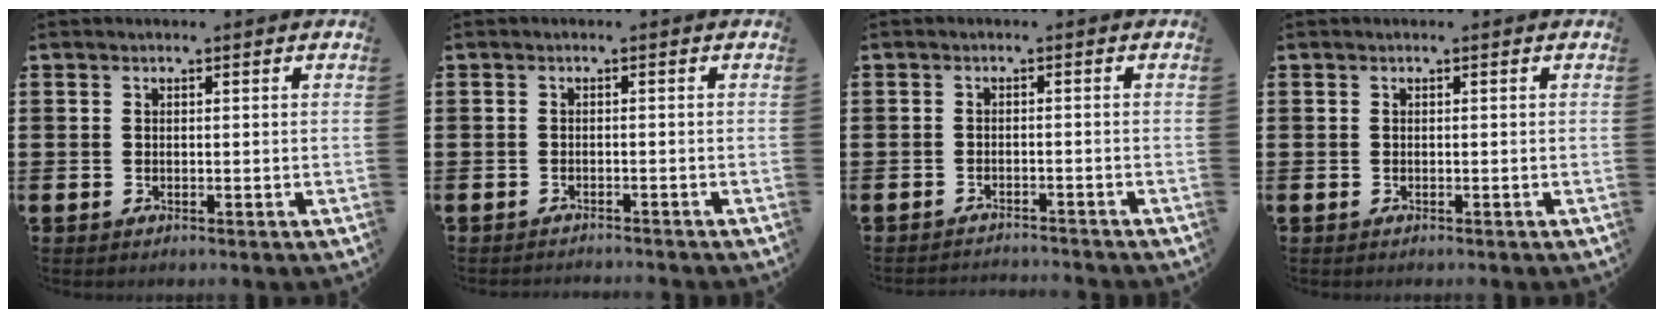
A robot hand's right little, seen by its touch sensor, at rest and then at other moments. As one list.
[{"total": 0.9, "force": [-0.9, -0.1, -0.1], "torque": [0.000, 0.000, -0.019]}, {"total": 1.2, "force": [-1.2, -0.2, -0.1], "torque": [-0.001, 0.002, -0.025]}, {"total": 0.0}]